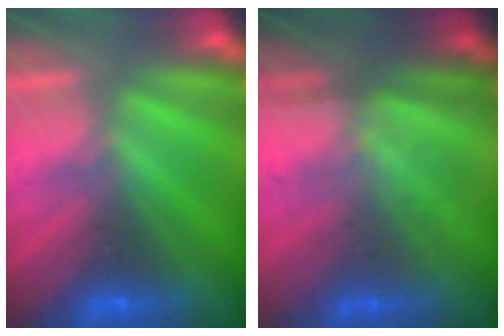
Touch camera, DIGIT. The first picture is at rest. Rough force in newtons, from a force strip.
{"total": 1.3}